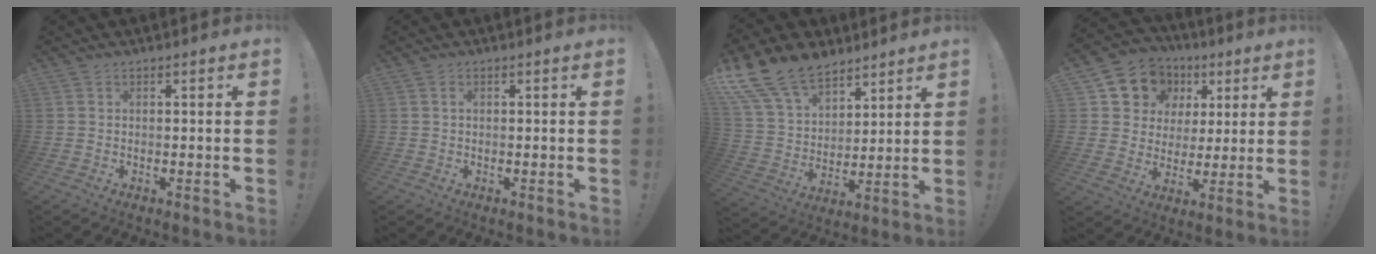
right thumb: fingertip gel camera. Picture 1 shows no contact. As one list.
[{"total": 0.7, "force": [0.1, 0.3, 0.6], "torque": [-0.012, 0.003, 0.001]}, {"total": 17.8, "force": [12.6, 10.0, 7.6], "torque": [-0.139, -0.080, 0.240]}, {"total": 11.4, "force": [4.8, 9.9, 2.8], "torque": [-0.052, -0.024, 0.104]}]